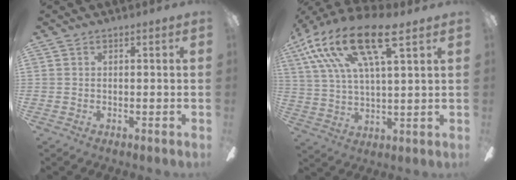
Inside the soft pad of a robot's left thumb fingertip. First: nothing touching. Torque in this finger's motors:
{"motor_torque": [0.78, 0.79, 1.46, -1.31, 0.63]}